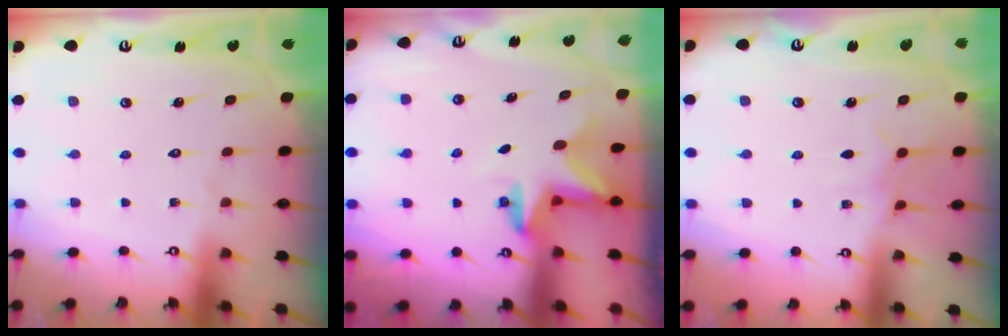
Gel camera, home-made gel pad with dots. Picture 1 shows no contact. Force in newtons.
{"total": 2.8, "press": 2.8, "slide": 0.2}
{"total": 5.9, "press": 5.9, "slide": 0.7}